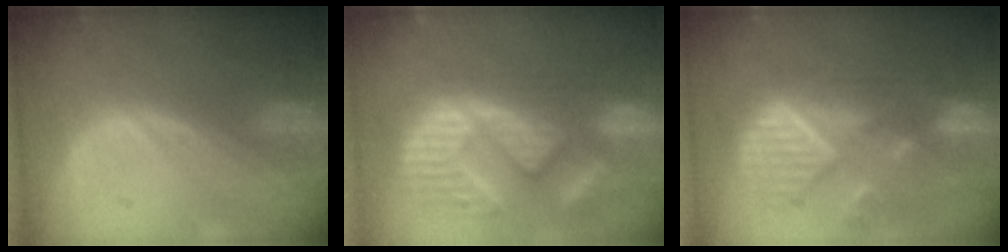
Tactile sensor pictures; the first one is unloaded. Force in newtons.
{"total": 13.7, "press": 12.2, "slide": 6.2}
{"total": 11.4, "press": 10.1, "slide": 5.2}